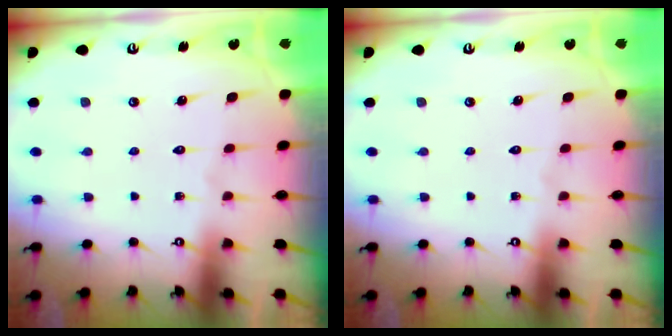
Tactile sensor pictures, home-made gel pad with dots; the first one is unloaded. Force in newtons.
{"total": 0.0}